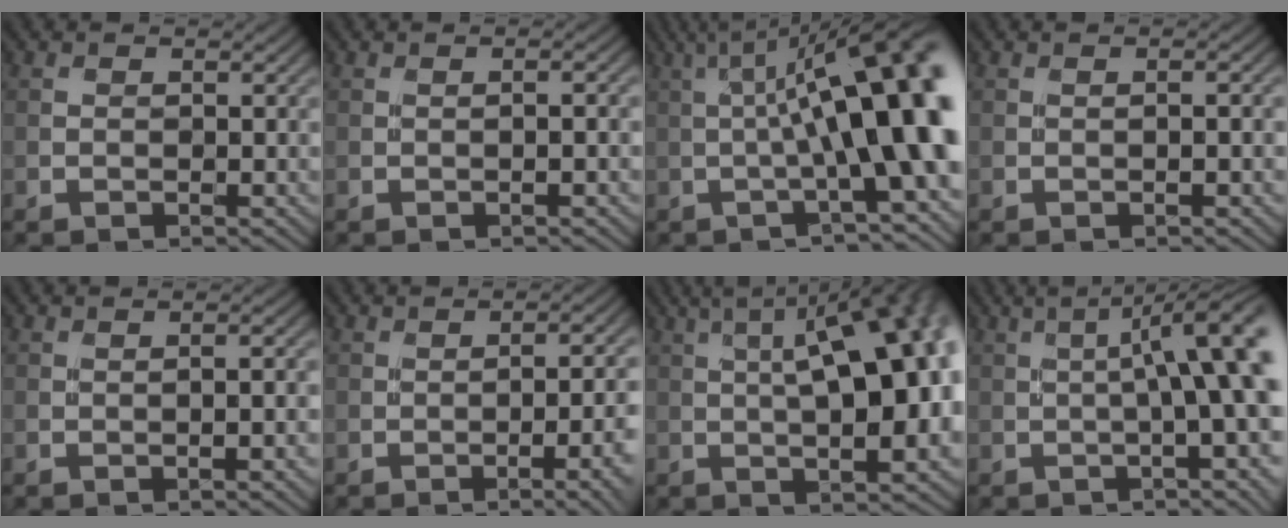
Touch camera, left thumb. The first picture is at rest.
{"total": 1.1, "force": [-0.2, -0.3, 1.1], "torque": [-0.017, 0.005, -0.006]}
{"total": 15.7, "force": [0.6, 3.5, 15.3], "torque": [-0.191, 0.029, 0.013]}
{"total": 0.9, "force": [-0.2, -0.5, 0.7], "torque": [-0.015, 0.004, -0.005]}
{"total": 2.1, "force": [-0.5, 0.0, 2.1], "torque": [-0.028, 0.007, -0.011]}
{"total": 9.5, "force": [-2.2, 2.7, 8.9], "torque": [-0.088, 0.004, -0.030]}
{"total": 15.6, "force": [2.0, 4.9, 14.6], "torque": [-0.184, 0.037, 0.022]}
{"total": 13.8, "force": [0.8, 2.6, 13.6], "torque": [-0.146, 0.029, 0.012]}